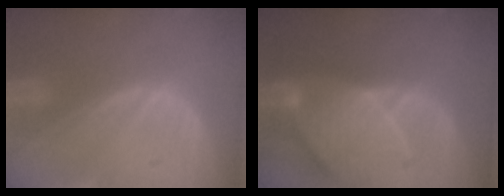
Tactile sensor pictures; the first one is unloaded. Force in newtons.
{"total": 9.3, "press": 8.6, "slide": 3.6}